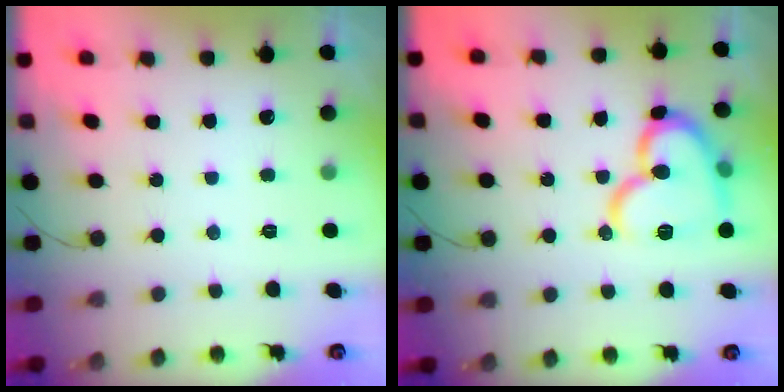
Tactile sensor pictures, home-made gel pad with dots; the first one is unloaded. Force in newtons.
{"total": 16.7, "press": 16.6, "slide": 1.9}